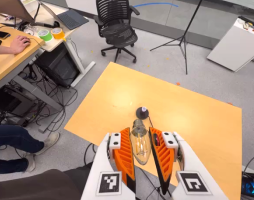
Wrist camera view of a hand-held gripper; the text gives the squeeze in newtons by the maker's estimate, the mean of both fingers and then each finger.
{"total": 12.3, "left": 11.8, "right": 12.7}